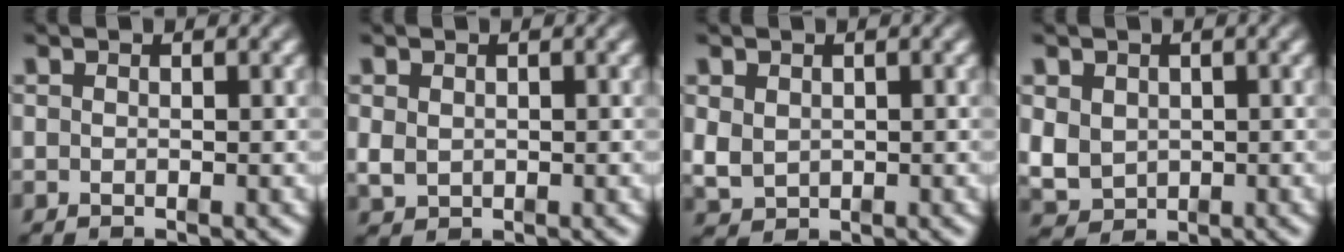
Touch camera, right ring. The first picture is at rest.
{"total": 1.4, "force": [0.0, 1.3, 0.6], "torque": [-0.019, -0.011, 0.010]}
{"total": 2.6, "force": [0.2, 2.4, 1.1], "torque": [-0.034, -0.018, 0.019]}
{"total": 5.1, "force": [-0.5, 4.6, 2.1], "torque": [-0.065, -0.034, 0.012]}